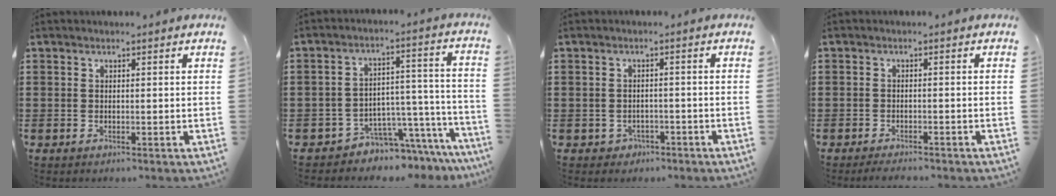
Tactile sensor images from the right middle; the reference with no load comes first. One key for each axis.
{"total": 5.0, "fx": -4.8, "fy": 1.6, "fz": 0.3, "tx": -0.015, "ty": 0.003, "tz": -0.094}
{"total": 1.3, "fx": -1.1, "fy": 0.7, "fz": 0.0, "tx": -0.009, "ty": -0.001, "tz": -0.025}
{"total": 1.6, "fx": -1.6, "fy": 0.0, "fz": 0.2, "tx": -0.009, "ty": -0.002, "tz": -0.032}